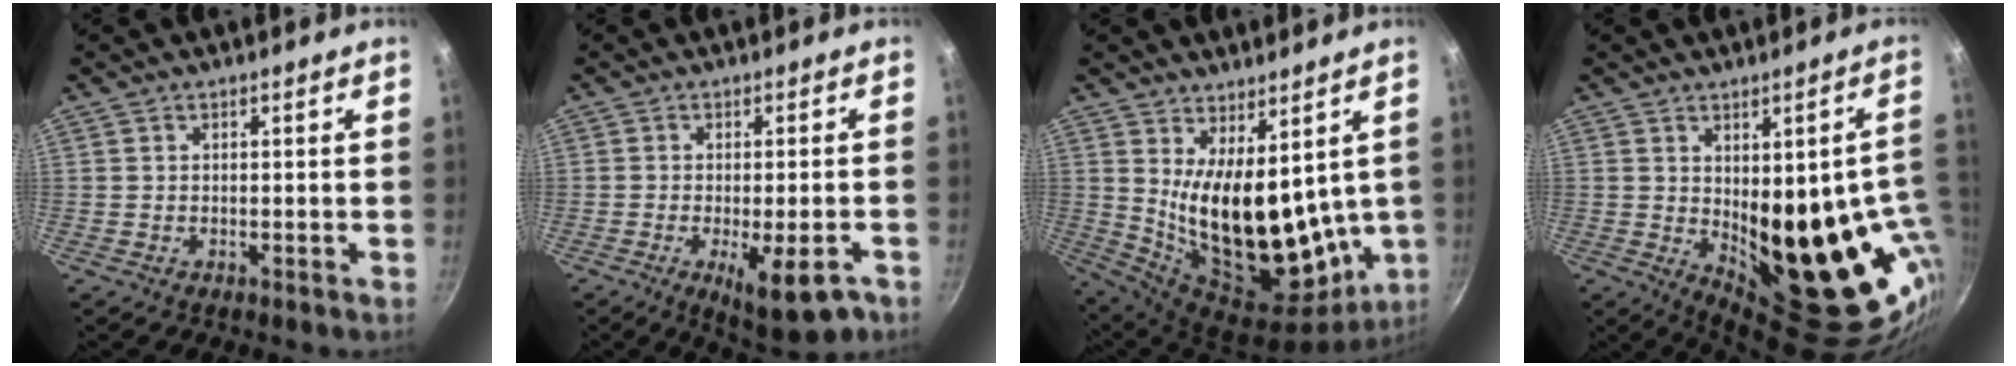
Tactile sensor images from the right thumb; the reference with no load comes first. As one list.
[{"total": 10.4, "force": [-4.6, 3.3, 8.7], "torque": [-0.103, 0.005, -0.056]}, {"total": 20.7, "force": [4.4, 10.1, 17.5], "torque": [-0.253, -0.072, 0.105]}, {"total": 22.7, "force": [-1.2, 10.5, 20.1], "torque": [-0.208, -0.031, 0.015]}]